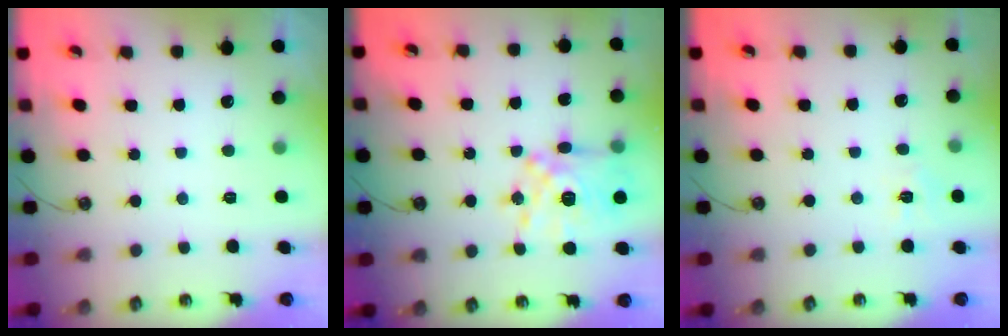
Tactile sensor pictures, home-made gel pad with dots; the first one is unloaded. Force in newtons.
{"total": 13.4, "press": 13.4, "slide": 1.3}
{"total": 3.9, "press": 3.9, "slide": 0.5}